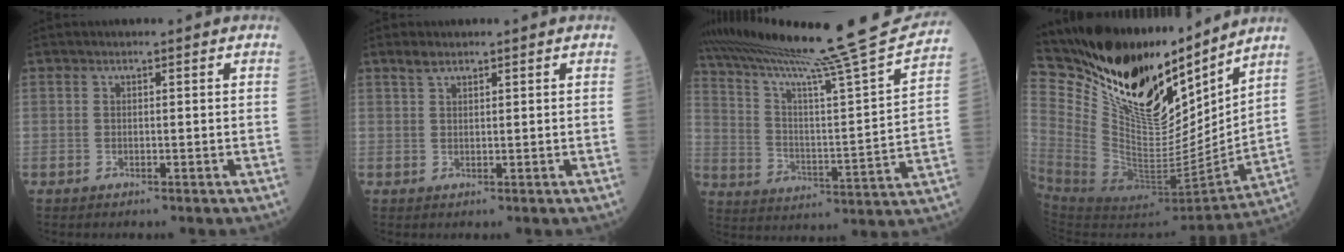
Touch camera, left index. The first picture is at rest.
{"total": 1.5, "force": [1.3, 0.4, 0.8], "torque": [-0.019, 0.009, 0.028]}
{"total": 25.2, "force": [22.7, -2.5, 10.6], "torque": [-0.189, -0.066, 0.327]}
{"total": 23.9, "force": [20.0, 5.7, 11.7], "torque": [-0.223, -0.039, 0.355]}